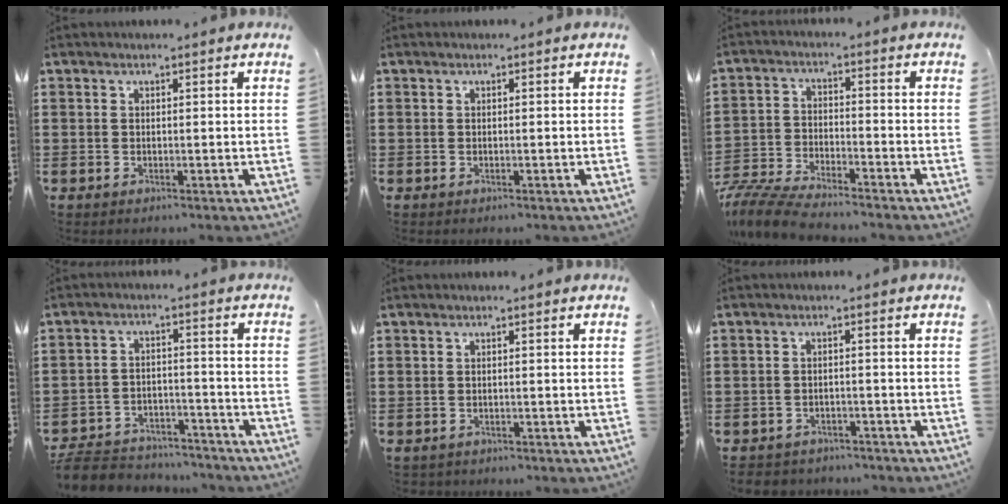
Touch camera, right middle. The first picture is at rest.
{"total": 0.0}
{"total": 6.5, "force": [-6.3, 0.6, 1.6], "torque": [-0.048, 0.000, -0.128]}
{"total": 6.1, "force": [-5.9, 1.4, 1.0], "torque": [-0.029, 0.010, -0.120]}
{"total": 0.6, "force": [-0.5, 0.2, -0.1], "torque": [0.000, 0.002, -0.013]}
{"total": 2.1, "force": [-2.1, 0.5, -0.3], "torque": [-0.003, 0.000, -0.048]}